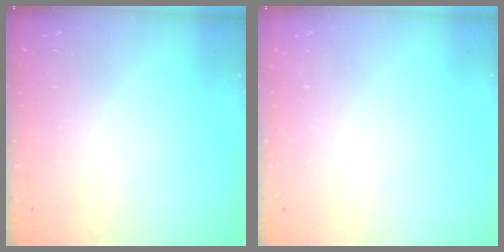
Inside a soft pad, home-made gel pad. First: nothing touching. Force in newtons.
{"total": 0.0}